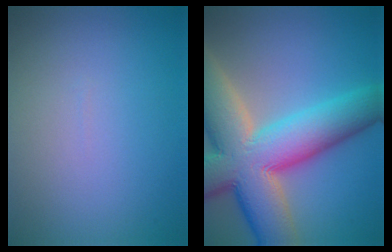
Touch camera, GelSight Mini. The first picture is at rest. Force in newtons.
{"total": 14.0, "press": 14.0, "slide": 1.1}